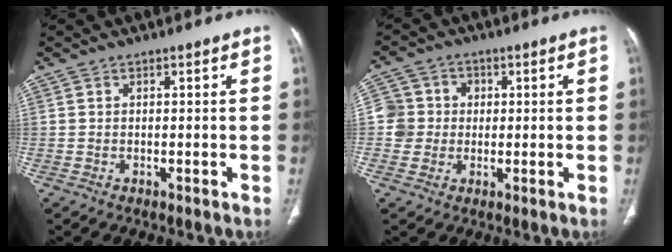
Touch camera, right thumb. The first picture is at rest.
{"total": 6.2, "force": [0.2, 6.1, 0.9], "torque": [0.014, 0.012, -0.002]}